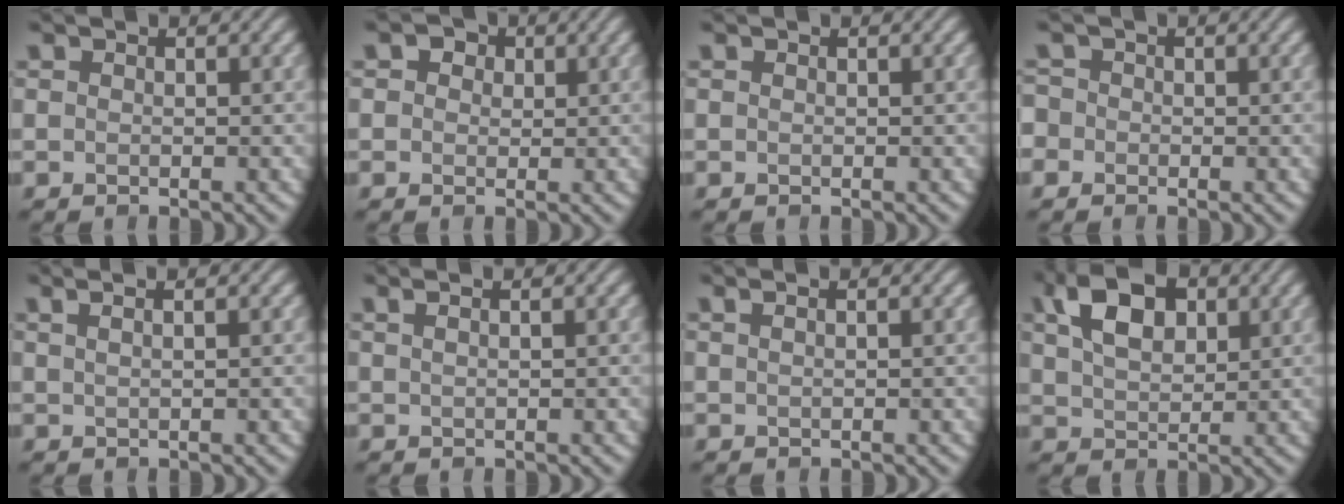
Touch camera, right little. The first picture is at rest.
{"total": 3.6, "force": [1.8, 2.5, 1.8], "torque": [-0.029, 0.012, 0.007]}
{"total": 0.0}
{"total": 1.5, "force": [-0.4, 1.4, 0.3], "torque": [0.004, 0.008, -0.017]}
{"total": 4.2, "force": [2.2, 2.1, 3.0], "torque": [-0.020, 0.034, 0.000]}
{"total": 3.3, "force": [1.7, 1.7, 2.4], "torque": [-0.014, 0.023, -0.005]}
{"total": 2.3, "force": [1.2, 1.1, 1.7], "torque": [-0.009, 0.009, -0.006]}
{"total": 6.0, "force": [2.7, 3.6, 4.0], "torque": [-0.084, 0.010, 0.045]}